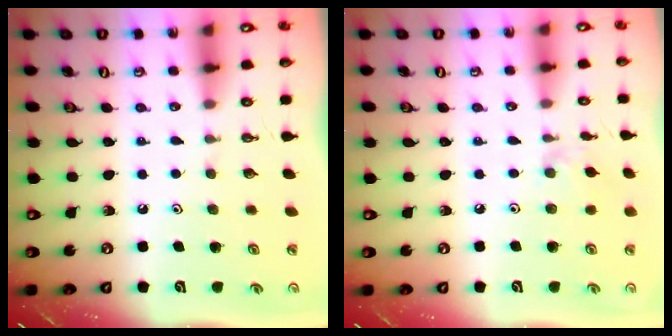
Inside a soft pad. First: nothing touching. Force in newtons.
{"total": 2.9, "press": 2.8, "slide": 0.5}